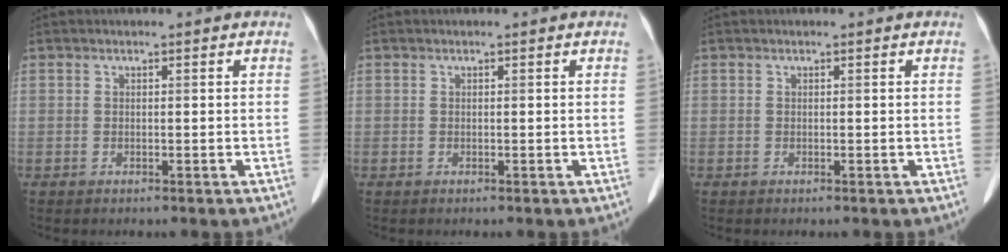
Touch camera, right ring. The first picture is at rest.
{"total": 0.0}
{"total": 0.0}